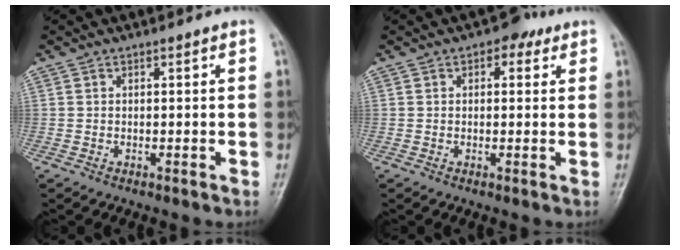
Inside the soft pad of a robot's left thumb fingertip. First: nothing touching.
{"total": 3.0, "force": [1.4, 1.8, 1.9], "torque": [-0.010, 0.001, 0.014]}